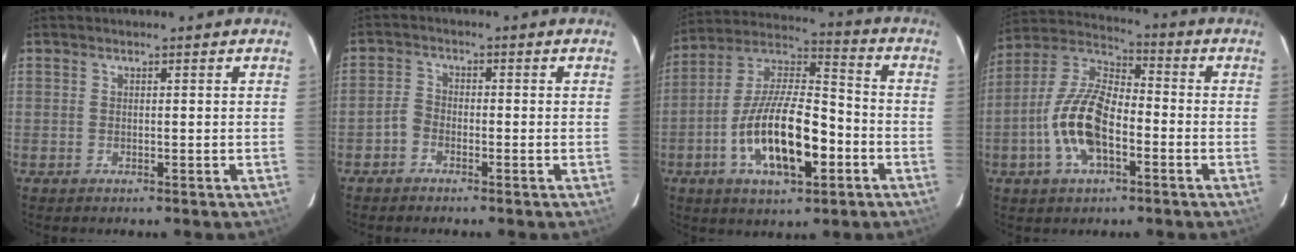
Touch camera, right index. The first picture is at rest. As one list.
[{"total": 2.6, "force": [-1.7, 1.7, 0.8], "torque": [-0.018, 0.008, -0.033]}, {"total": 18.1, "force": [-6.1, 6.9, 15.6], "torque": [-0.300, 0.001, -0.107]}, {"total": 14.0, "force": [-4.3, 6.6, 11.5], "torque": [-0.245, 0.006, -0.084]}]